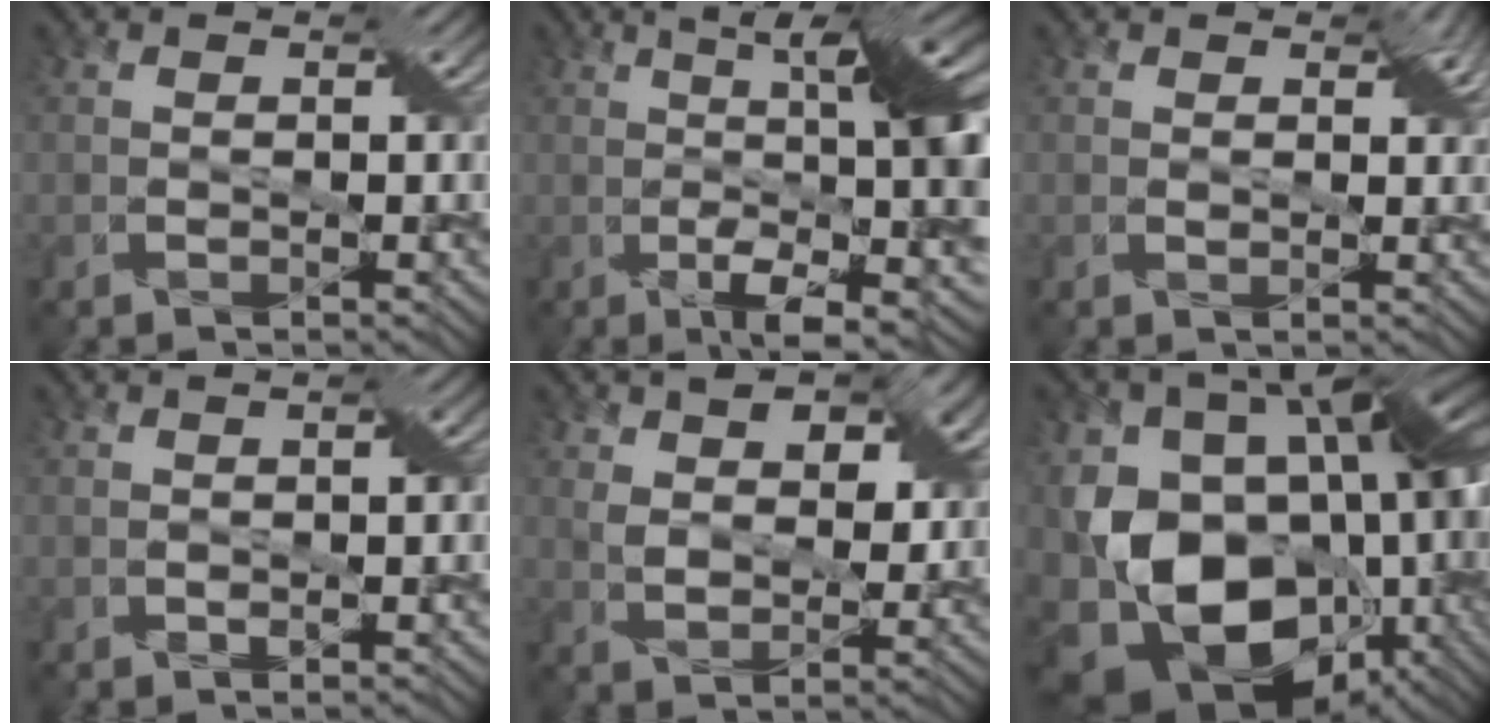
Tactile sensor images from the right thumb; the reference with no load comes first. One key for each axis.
{"total": 15.4, "fx": 0.3, "fy": 3.6, "fz": 15.0, "tx": -0.213, "ty": 0.019, "tz": 0.015}
{"total": 2.5, "fx": 1.0, "fy": 1.5, "fz": 1.7, "tx": -0.029, "ty": -0.001, "tz": 0.017}
{"total": 2.0, "fx": -0.1, "fy": 0.8, "fz": 1.8, "tx": -0.033, "ty": 0.002, "tz": 0.001}
{"total": 9.3, "fx": 3.9, "fy": 5.8, "fz": 6.1, "tx": -0.116, "ty": 0.006, "tz": 0.065}
{"total": 19.8, "fx": -3.6, "fy": 13.9, "fz": 13.6, "tx": -0.254, "ty": -0.011, "tz": -0.059}